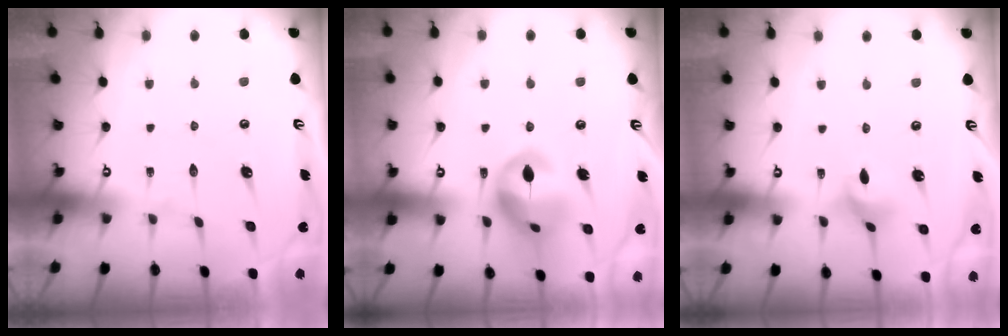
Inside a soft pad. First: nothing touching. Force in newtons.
{"total": 14.1, "press": 14.0, "slide": 1.5}
{"total": 3.0, "press": 2.9, "slide": 0.6}